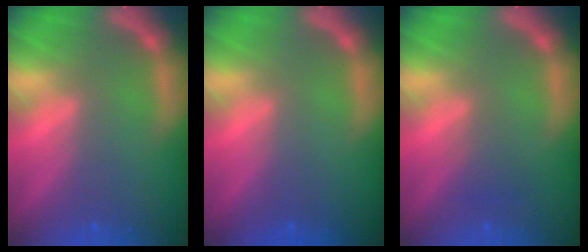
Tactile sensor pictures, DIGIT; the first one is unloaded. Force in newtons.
{"total": 0.0}
{"total": 1.5}